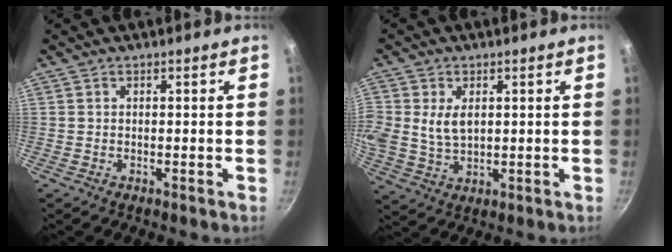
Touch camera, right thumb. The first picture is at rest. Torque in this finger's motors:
{"motor_torque": [0.00, 0.34, 0.36, 0.42, 0.21]}